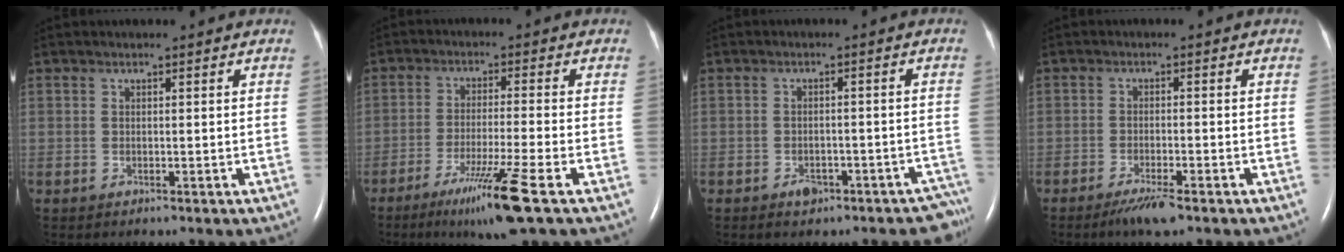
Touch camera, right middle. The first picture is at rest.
{"total": 9.5, "force": [-5.5, -1.4, 7.6], "torque": [-0.140, -0.032, -0.099]}
{"total": 5.7, "force": [-4.4, 3.0, 1.8], "torque": [0.003, 0.020, -0.061]}
{"total": 4.1, "force": [-2.9, 0.3, 2.8], "torque": [-0.056, -0.009, -0.051]}